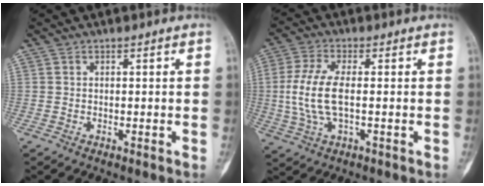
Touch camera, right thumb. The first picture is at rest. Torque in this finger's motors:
{"motor_torque": [2.41, 2.60, 1.32, -0.20, 0.29]}